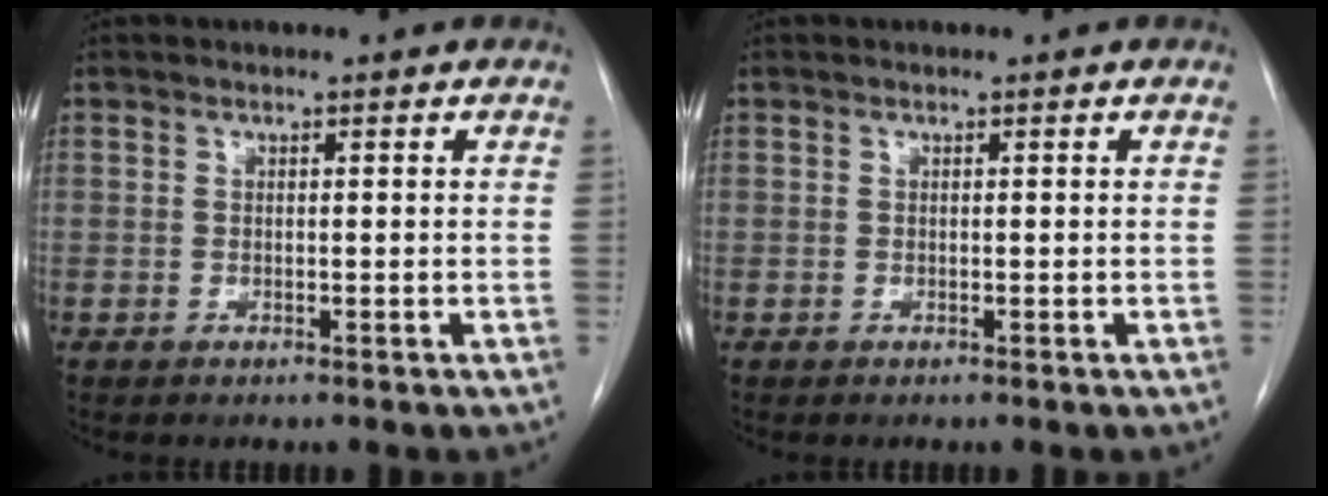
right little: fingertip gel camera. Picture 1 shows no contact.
{"total": 0.0}